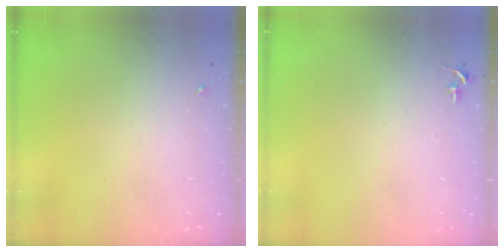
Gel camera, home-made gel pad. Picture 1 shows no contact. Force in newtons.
{"total": 2.9, "press": 2.9, "slide": 0.2}